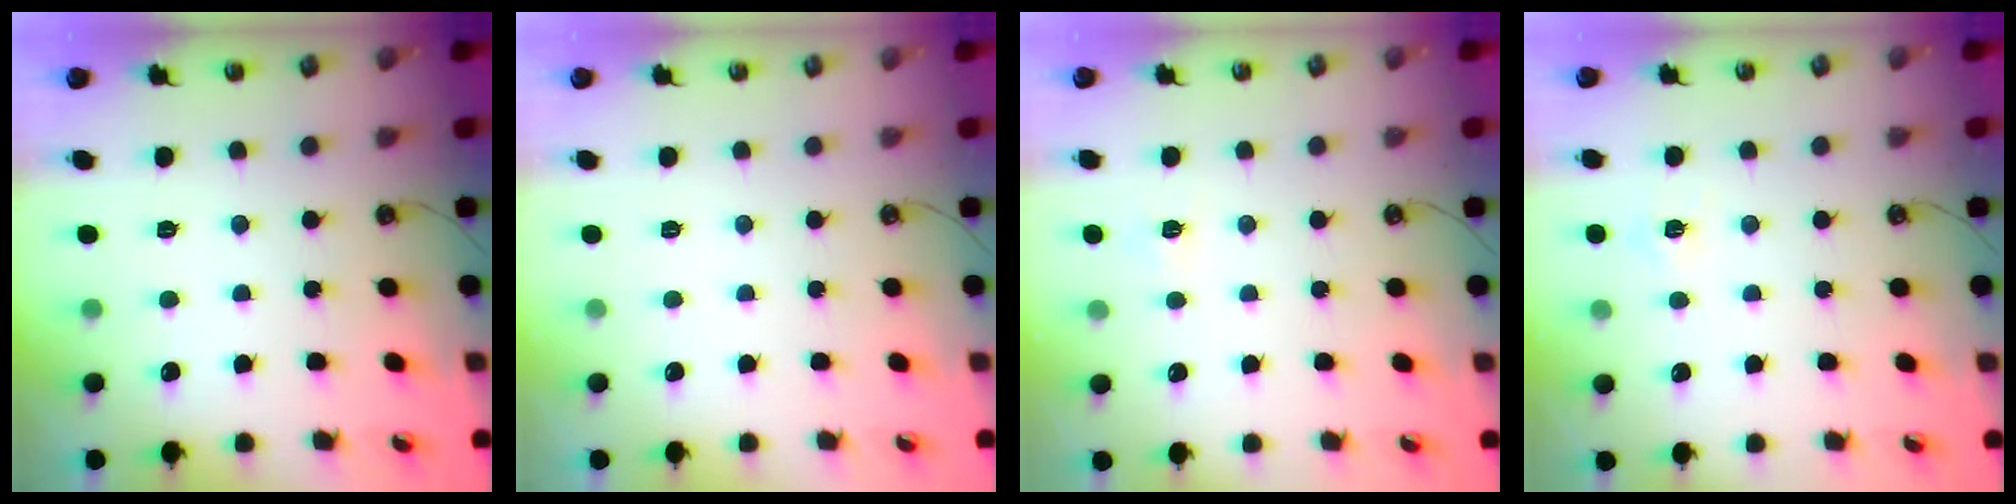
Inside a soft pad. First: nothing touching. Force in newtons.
{"total": 0.0}
{"total": 3.9, "press": 3.9, "slide": 0.4}
{"total": 3.7, "press": 3.7, "slide": 0.4}